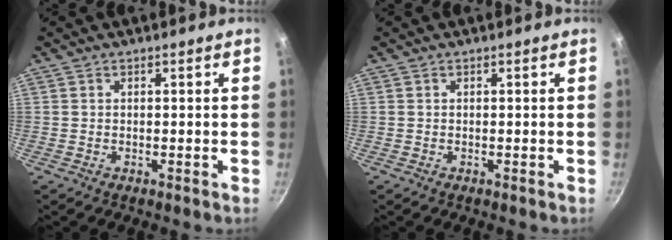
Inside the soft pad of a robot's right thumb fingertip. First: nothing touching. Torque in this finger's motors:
{"motor_torque": [0.01, 0.01, 0.04, -0.01, 0.02]}